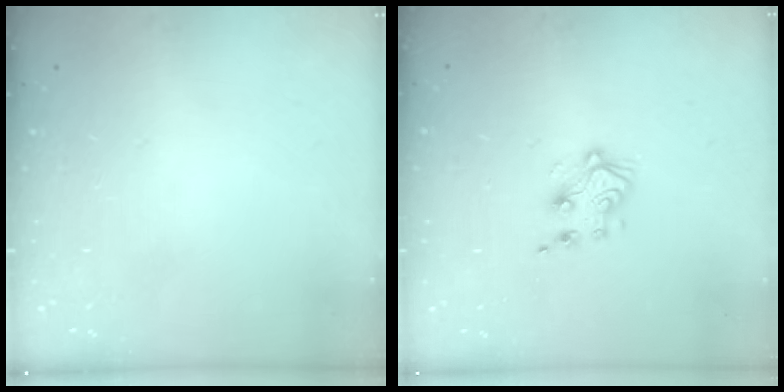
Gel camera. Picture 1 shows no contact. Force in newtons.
{"total": 5.9, "press": 5.9, "slide": 0.5}